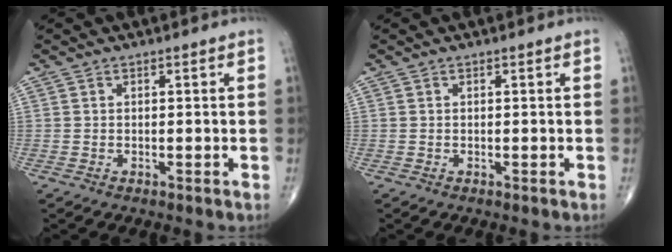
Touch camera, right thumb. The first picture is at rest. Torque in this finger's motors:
{"motor_torque": [0.02, 0.02, 0.00, 0.00, 0.00]}